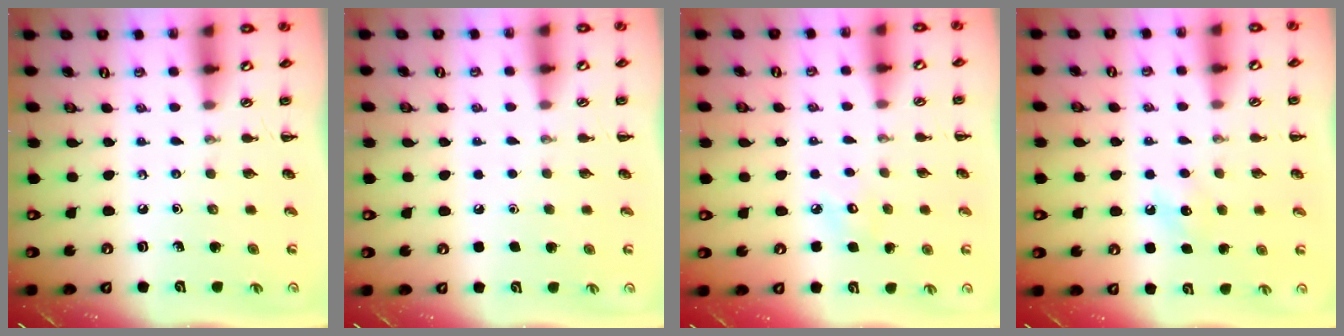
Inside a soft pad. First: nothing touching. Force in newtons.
{"total": 1.6, "press": 1.6, "slide": 0.1}
{"total": 3.9, "press": 3.8, "slide": 1.0}
{"total": 7.3, "press": 7.1, "slide": 1.7}